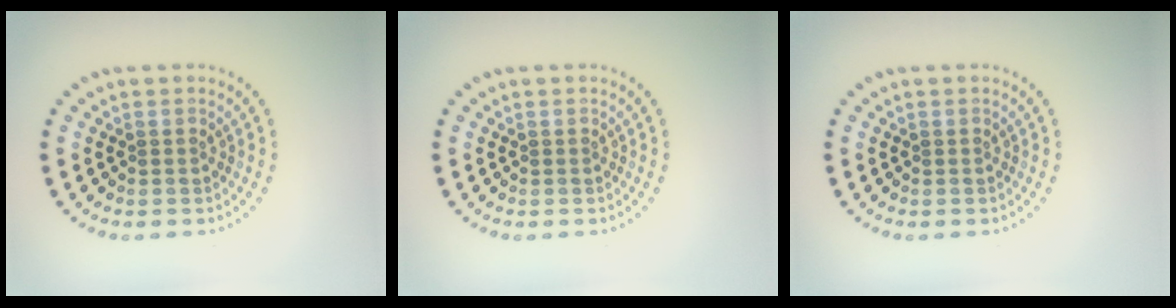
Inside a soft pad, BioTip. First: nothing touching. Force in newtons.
{"total": 0.0}
{"total": 0.0}